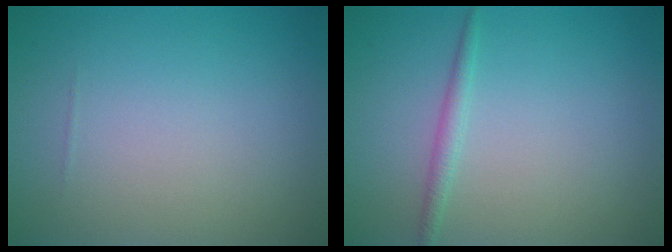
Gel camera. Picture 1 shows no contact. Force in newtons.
{"total": 1.3, "press": 1.3, "slide": 0.1}